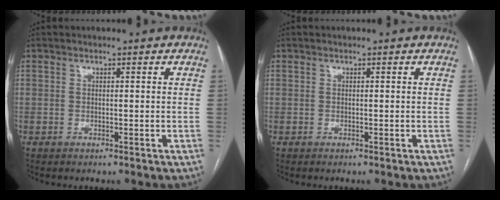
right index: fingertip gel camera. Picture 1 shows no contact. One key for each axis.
{"total": 0.0}